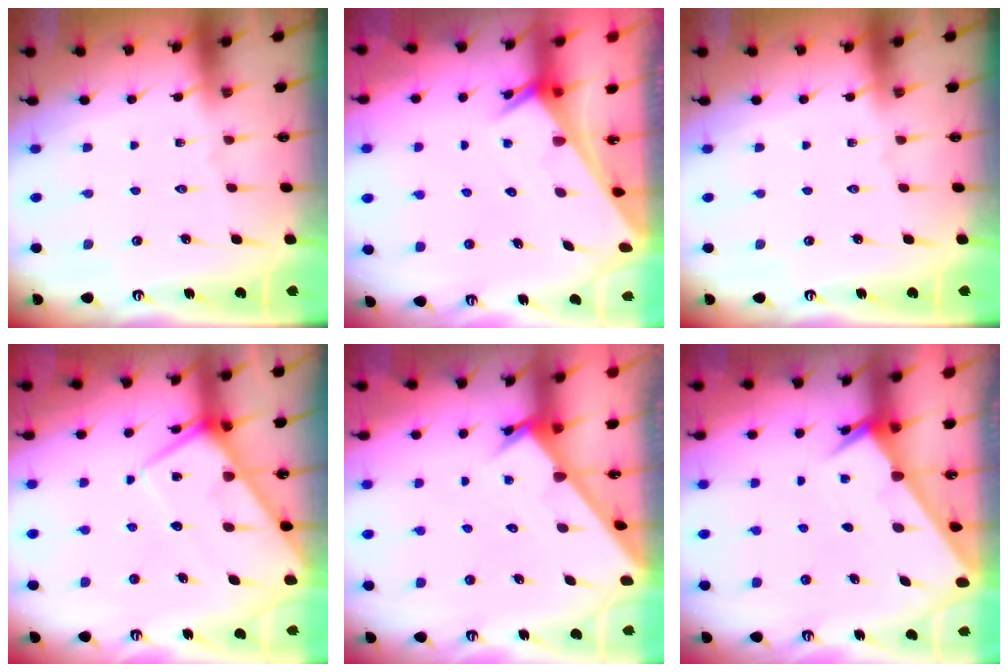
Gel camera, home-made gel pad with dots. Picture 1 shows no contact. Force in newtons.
{"total": 2.7, "press": 2.7, "slide": 0.1}
{"total": 0.0}
{"total": 9.5, "press": 9.5, "slide": 0.9}
{"total": 2.9, "press": 2.9, "slide": 0.1}
{"total": 2.0, "press": 2.0, "slide": 0.1}